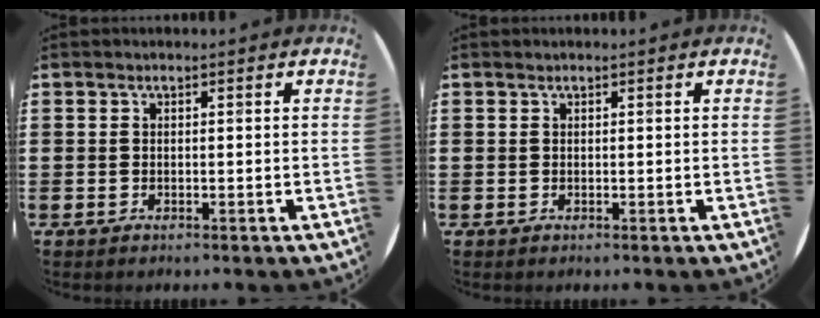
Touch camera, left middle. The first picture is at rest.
{"total": 0.0}